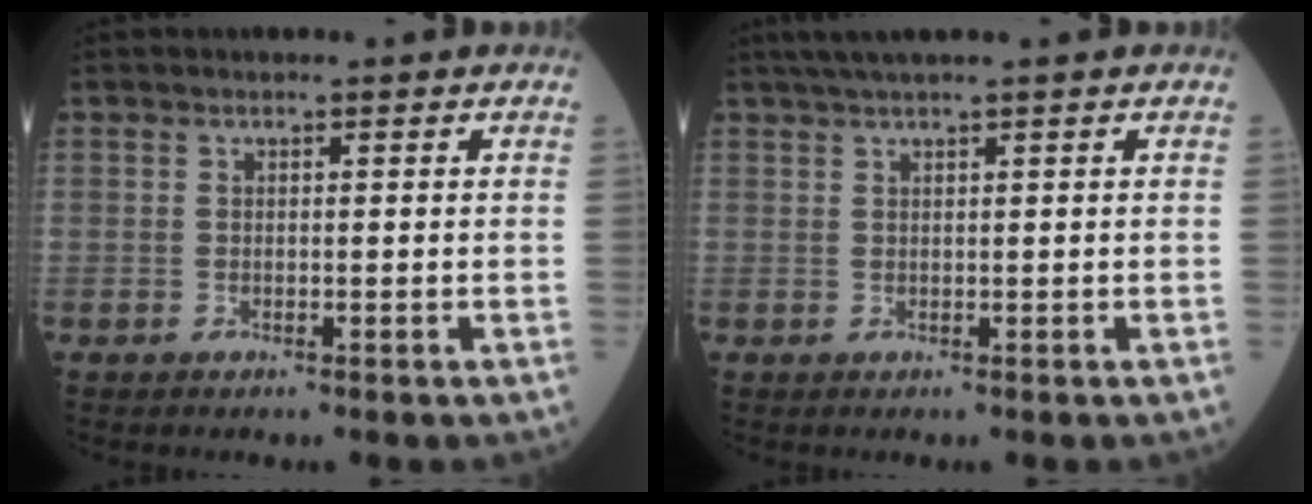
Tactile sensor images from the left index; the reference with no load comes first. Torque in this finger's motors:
{"motor_torque": [0.36, -0.24, 0.06, 0.07]}